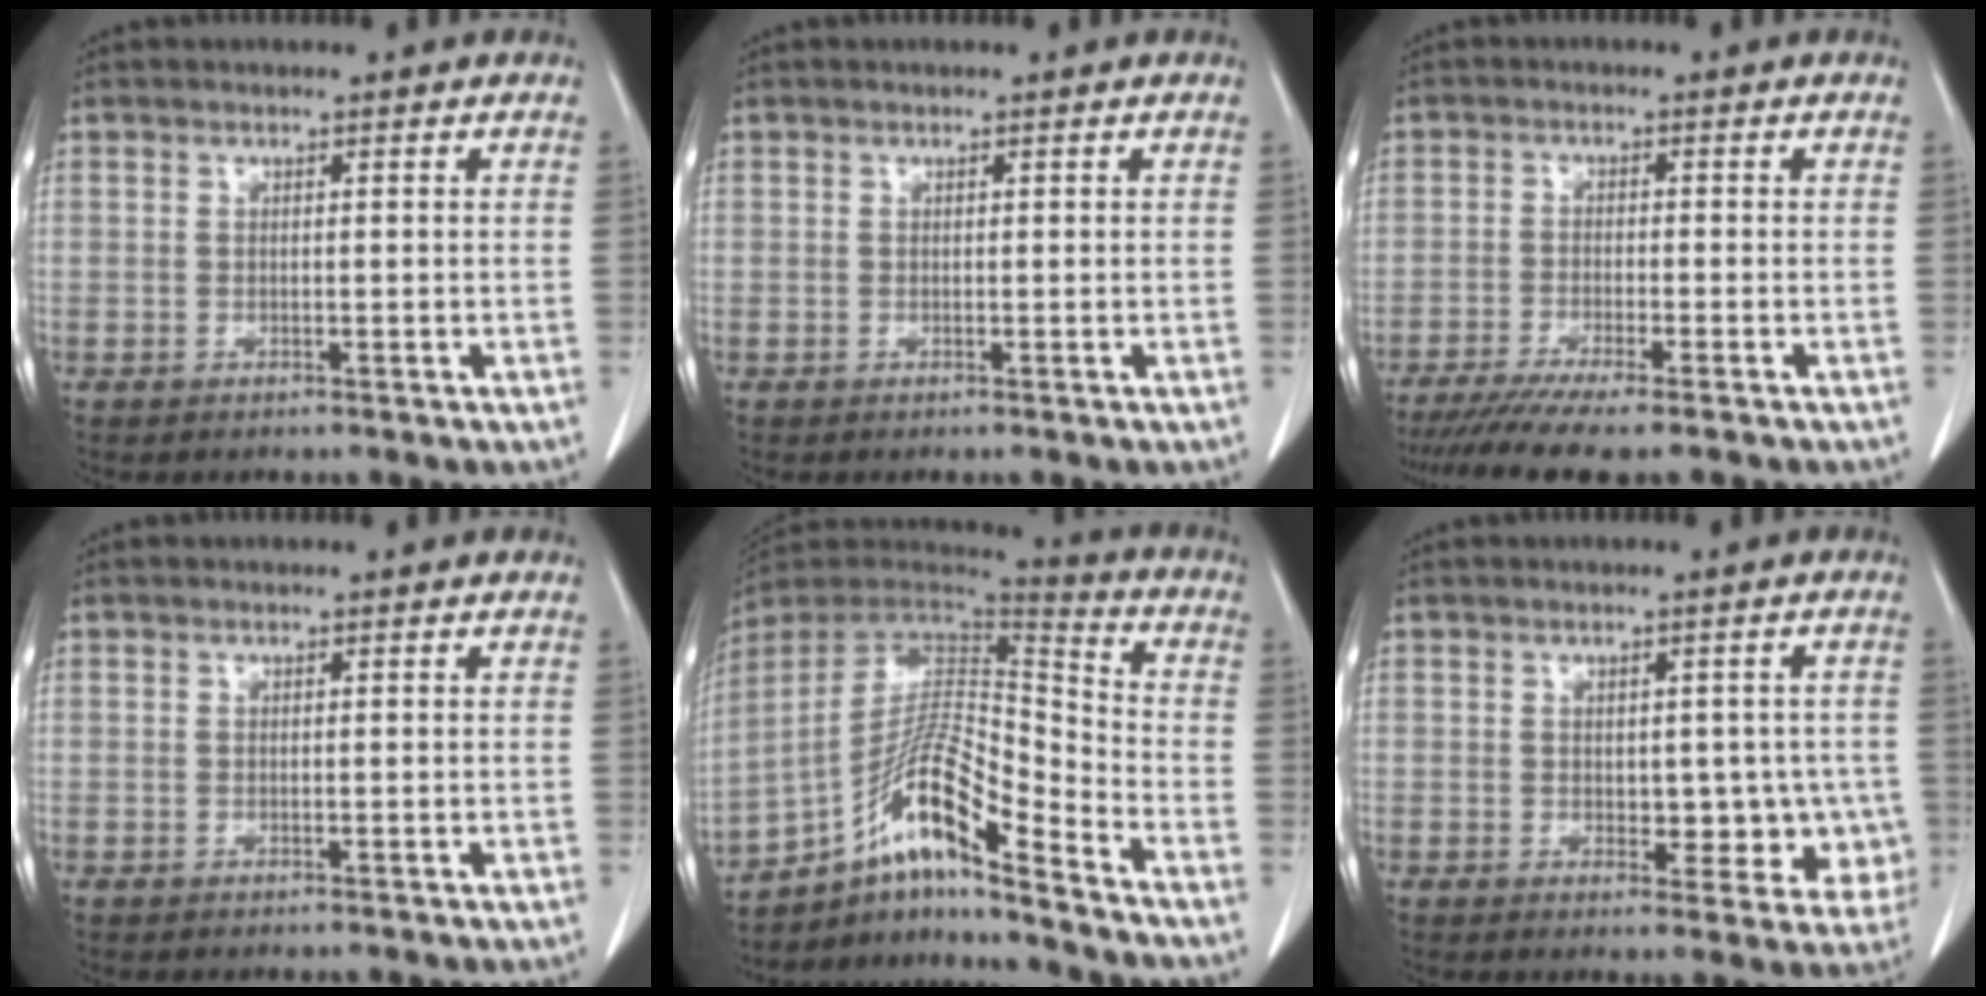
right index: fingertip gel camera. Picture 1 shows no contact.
{"total": 0.0}
{"total": 9.6, "force": [-7.9, 0.1, 5.4], "torque": [-0.074, -0.021, -0.125]}
{"total": 0.0}
{"total": 15.7, "force": [-10.7, 1.6, 11.5], "torque": [-0.209, 0.017, -0.187]}
{"total": 6.9, "force": [-0.9, 4.2, 5.5], "torque": [-0.044, 0.013, -0.004]}